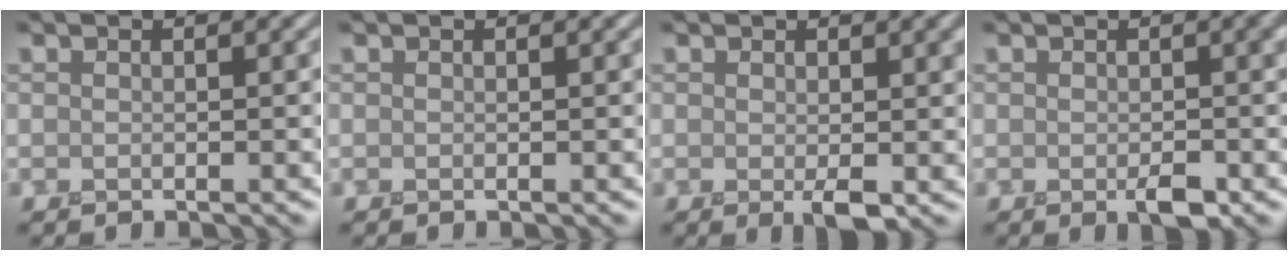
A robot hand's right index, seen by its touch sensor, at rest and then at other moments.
{"total": 0.0}
{"total": 2.3, "force": [0.0, 0.6, 2.2], "torque": [-0.038, -0.004, -0.001]}
{"total": 2.5, "force": [-0.7, 0.7, 2.2], "torque": [-0.040, -0.003, -0.011]}